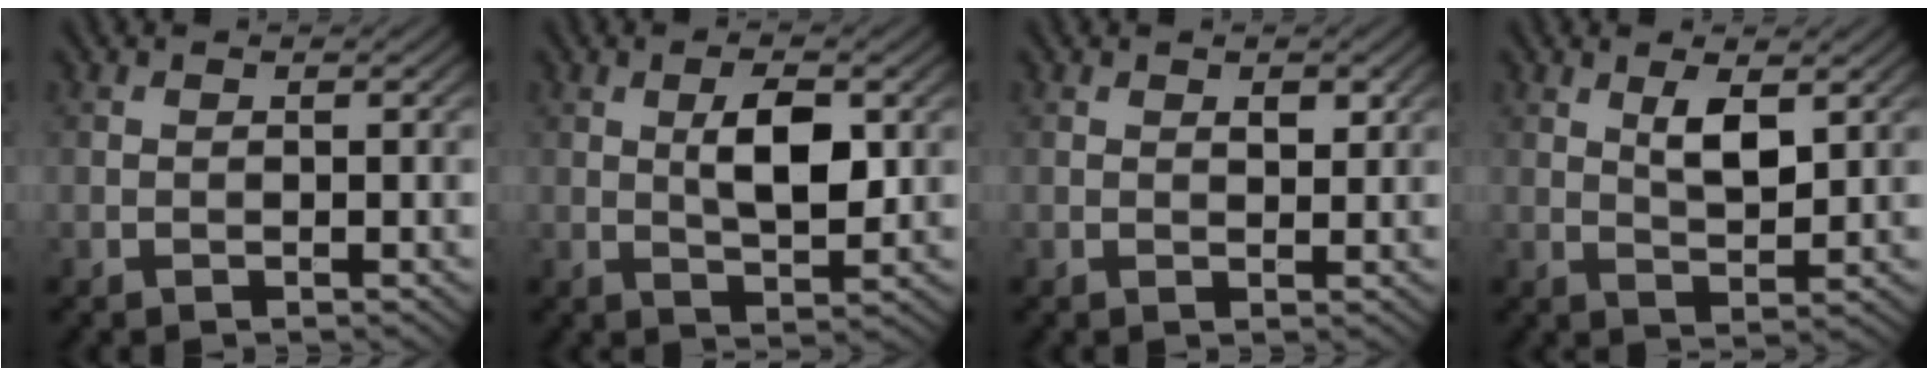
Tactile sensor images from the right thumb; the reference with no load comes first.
{"total": 5.8, "force": [1.1, 2.3, 5.2], "torque": [-0.092, -0.001, 0.023]}
{"total": 1.7, "force": [0.8, 0.9, 1.2], "torque": [-0.015, -0.004, 0.015]}
{"total": 4.5, "force": [1.9, 1.8, 3.6], "torque": [-0.076, -0.005, 0.037]}